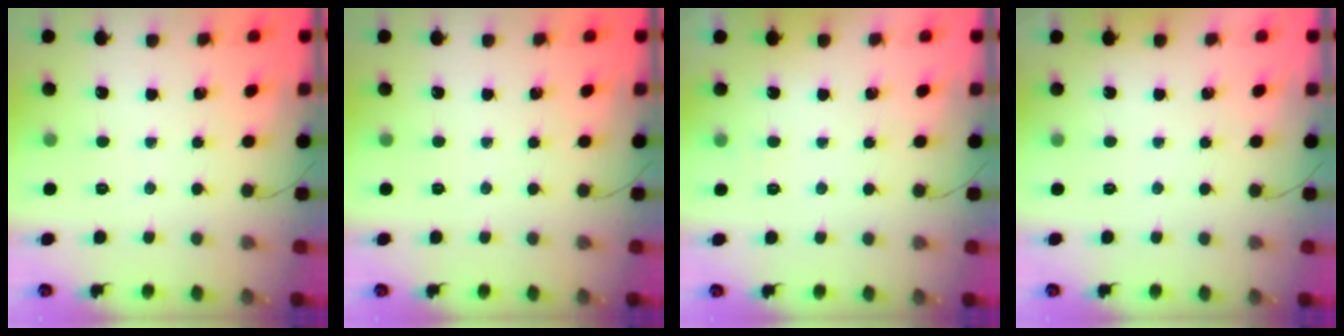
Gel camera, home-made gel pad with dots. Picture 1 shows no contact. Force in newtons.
{"total": 0.0}
{"total": 1.8, "press": 1.3, "slide": 1.1}
{"total": 1.9, "press": 1.9, "slide": 0.3}